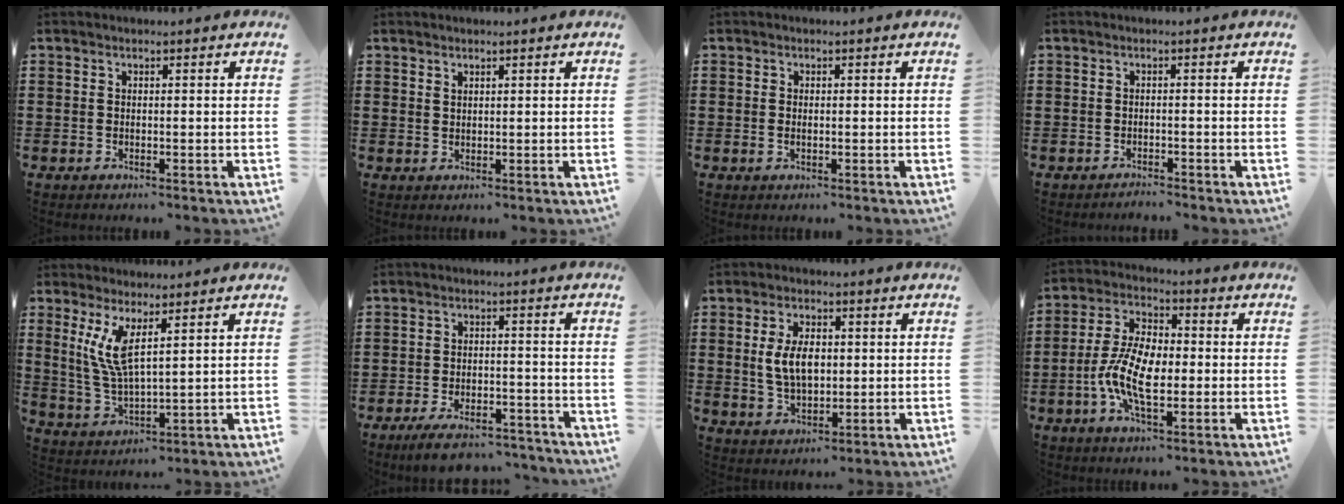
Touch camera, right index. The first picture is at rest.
{"total": 1.2, "force": [1.0, 0.5, 0.2], "torque": [-0.006, 0.002, 0.020]}
{"total": 0.8, "force": [0.0, 0.4, 0.7], "torque": [-0.014, 0.001, -0.001]}
{"total": 1.3, "force": [-1.3, -0.2, -0.1], "torque": [-0.001, 0.001, -0.028]}
{"total": 6.9, "force": [3.1, 1.7, 5.9], "torque": [-0.139, -0.011, 0.052]}
{"total": 5.8, "force": [-5.2, 0.8, 2.5], "torque": [-0.043, 0.002, -0.095]}
{"total": 6.5, "force": [0.6, 3.8, 5.2], "torque": [-0.114, 0.004, 0.004]}
{"total": 9.2, "force": [-1.9, 4.5, 7.7], "torque": [-0.176, -0.003, -0.040]}